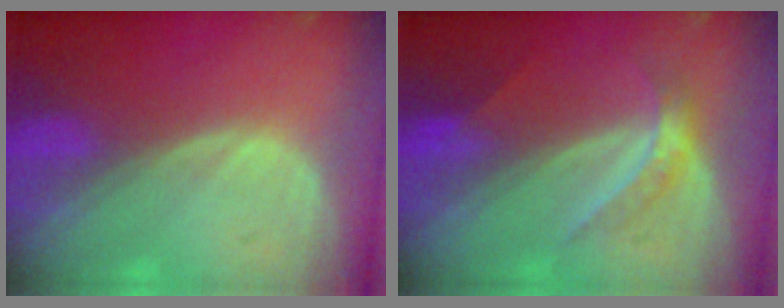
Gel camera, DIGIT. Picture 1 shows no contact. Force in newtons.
{"total": 4.6, "press": 4.1, "slide": 2.2}